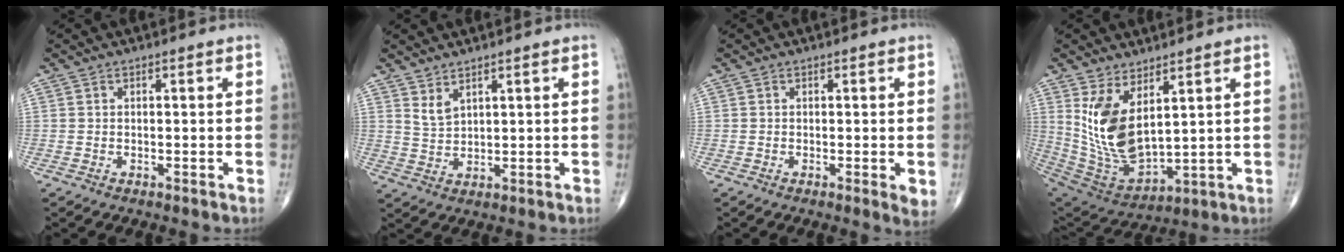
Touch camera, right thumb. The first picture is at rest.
{"total": 3.0, "force": [2.3, 1.1, 1.6], "torque": [-0.027, -0.023, 0.051]}
{"total": 2.2, "force": [-0.2, 0.4, 2.1], "torque": [-0.030, -0.008, -0.008]}
{"total": 14.2, "force": [4.8, 6.9, 11.5], "torque": [-0.211, -0.034, 0.118]}